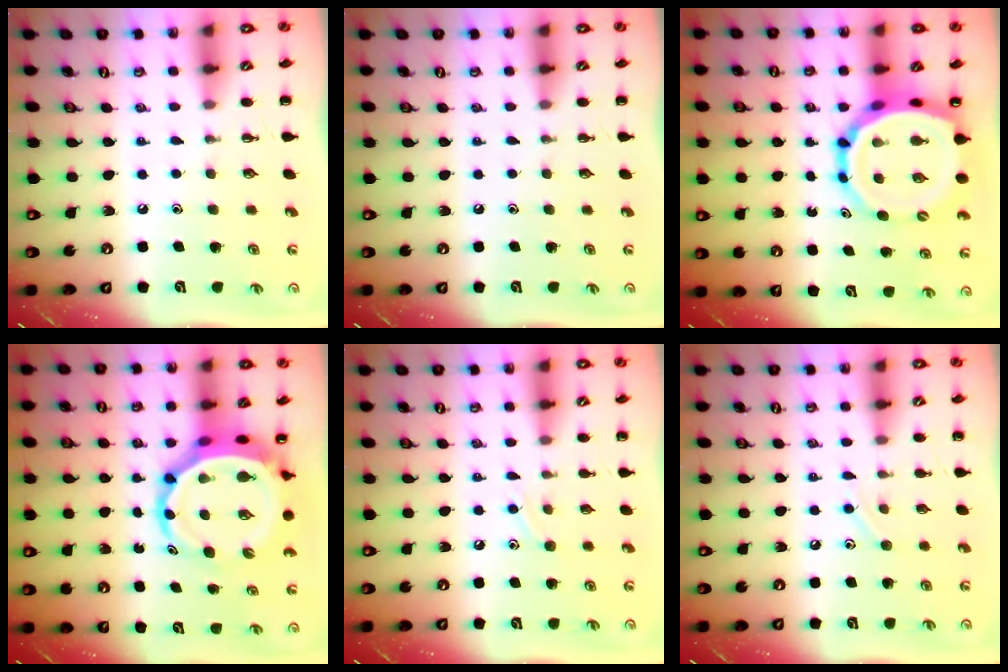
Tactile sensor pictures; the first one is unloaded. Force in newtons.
{"total": 0.0}
{"total": 13.1, "press": 12.6, "slide": 3.5}
{"total": 9.0, "press": 8.6, "slide": 2.5}
{"total": 6.6, "press": 6.5, "slide": 1.1}
{"total": 5.9, "press": 5.7, "slide": 1.3}